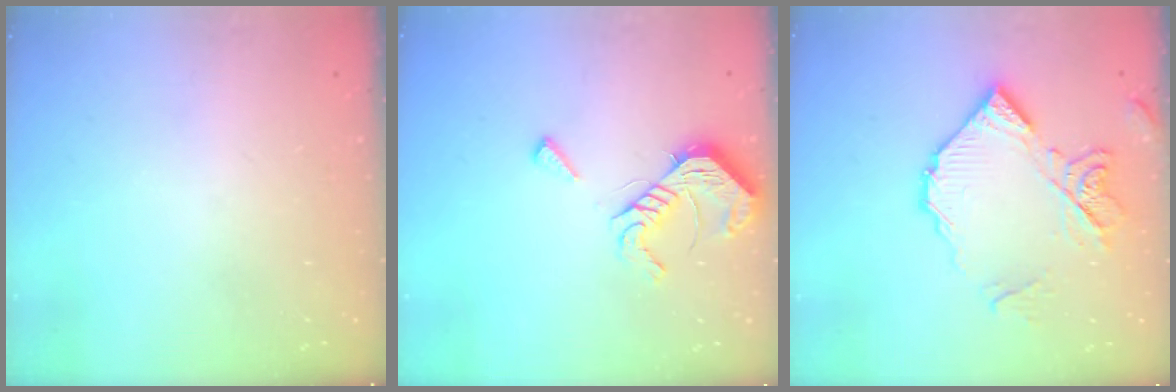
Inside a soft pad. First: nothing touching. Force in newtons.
{"total": 11.1, "press": 11.1, "slide": 0.8}
{"total": 14.4, "press": 14.3, "slide": 1.6}